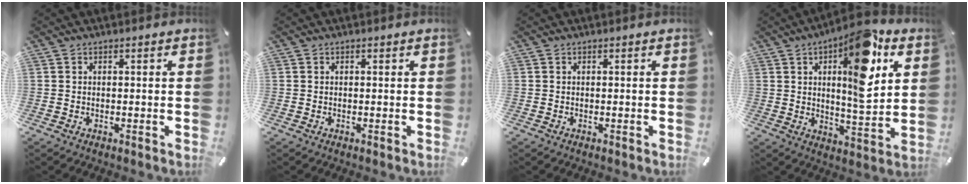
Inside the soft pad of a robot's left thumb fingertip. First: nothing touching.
{"total": 0.0}
{"total": 0.0}
{"total": 17.0, "force": [7.0, 6.1, 14.3], "torque": [-0.202, -0.031, 0.106]}